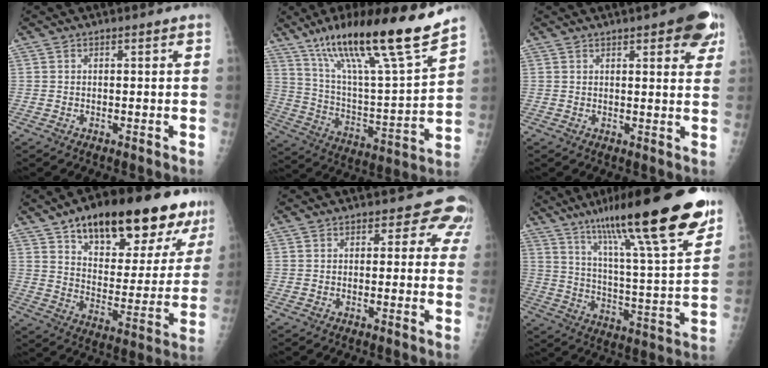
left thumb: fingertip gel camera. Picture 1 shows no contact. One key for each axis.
{"total": 23.8, "fx": 16.9, "fy": 2.1, "fz": 16.7, "tx": -0.256, "ty": -0.066, "tz": 0.294}
{"total": 9.6, "fx": 5.1, "fy": 3.0, "fz": 7.6, "tx": -0.065, "ty": -0.015, "tz": 0.057}
{"total": 25.9, "fx": 16.0, "fy": 10.4, "fz": 17.5, "tx": -0.211, "ty": -0.040, "tz": 0.240}
{"total": 5.0, "fx": 2.7, "fy": 3.5, "fz": 2.2, "tx": 0.015, "ty": -0.008, "tz": 0.008}
{"total": 25.8, "fx": 16.8, "fy": 3.6, "fz": 19.1, "tx": -0.285, "ty": -0.049, "tz": 0.272}